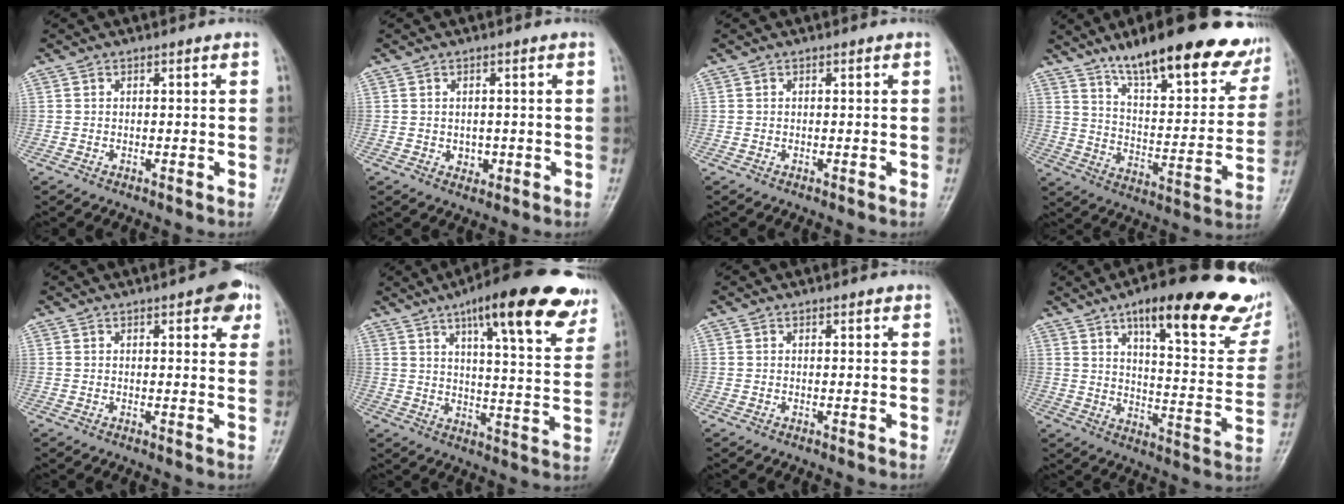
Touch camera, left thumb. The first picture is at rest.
{"total": 2.1, "force": [-0.2, 1.7, 1.1], "torque": [-0.007, 0.001, 0.002]}
{"total": 0.0}
{"total": 24.4, "force": [17.4, 7.1, 15.6], "torque": [-0.180, -0.064, 0.257]}
{"total": 5.9, "force": [3.0, 2.2, 4.6], "torque": [-0.036, -0.007, 0.027]}
{"total": 21.5, "force": [13.1, 5.2, 16.3], "torque": [-0.201, -0.040, 0.177]}
{"total": 0.8, "force": [0.7, 0.3, 0.5], "torque": [-0.005, -0.001, 0.007]}
{"total": 26.6, "force": [15.8, 7.9, 20.0], "torque": [-0.236, -0.045, 0.217]}